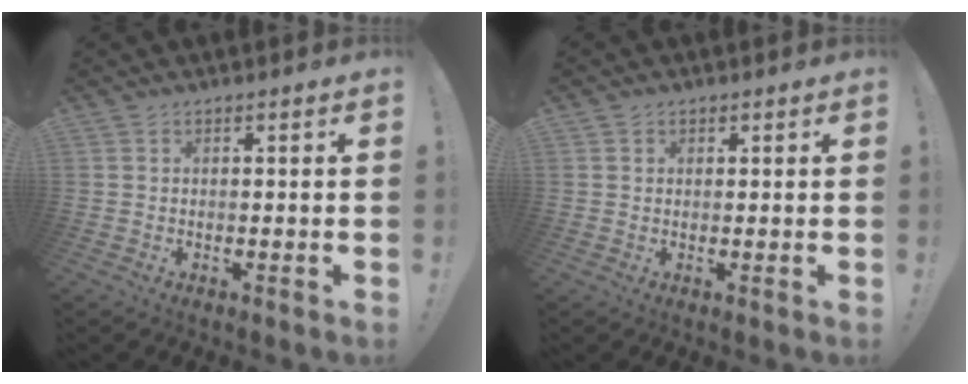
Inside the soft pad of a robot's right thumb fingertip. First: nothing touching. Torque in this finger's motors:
{"motor_torque": [0.26, -0.29, -0.12, -0.05, 0.05]}